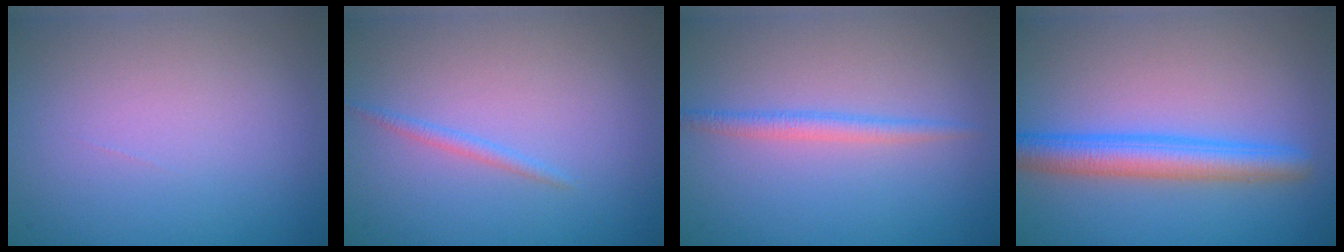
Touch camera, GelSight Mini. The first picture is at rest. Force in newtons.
{"total": 0.5, "press": 0.5, "slide": 0.1}
{"total": 1.6, "press": 1.6, "slide": 0.1}
{"total": 4.3, "press": 4.3, "slide": 0.1}